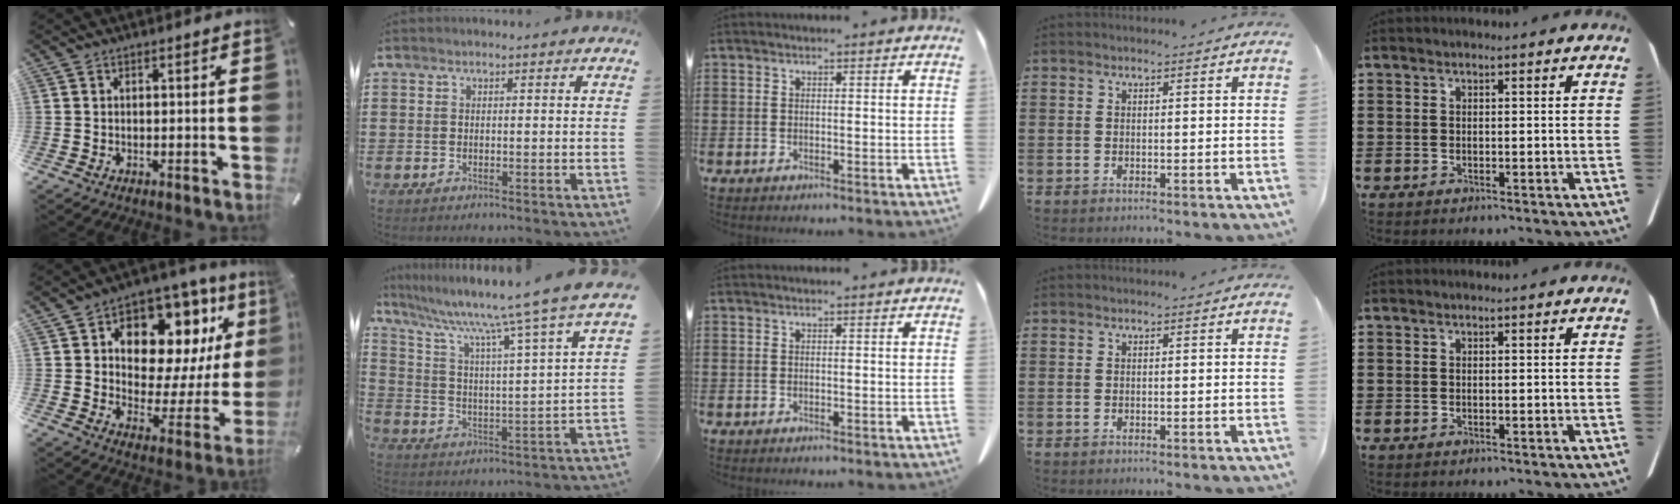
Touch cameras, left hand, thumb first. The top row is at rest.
{"thumb": {"total": 13.7, "force": [7.1, 9.1, 7.3], "torque": [-0.107, -0.059, 0.126]}, "index": {"total": 9.0, "force": [7.6, -1.3, 4.6], "torque": [-0.115, -0.064, 0.113]}}